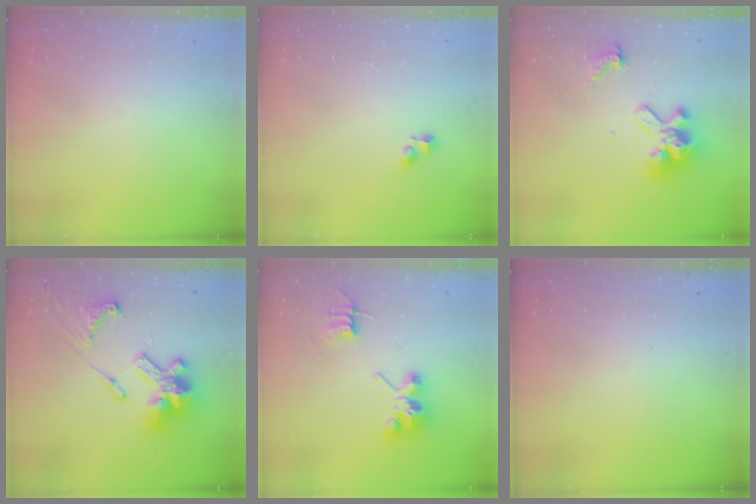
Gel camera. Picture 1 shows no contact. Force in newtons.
{"total": 2.6, "press": 2.6, "slide": 0.2}
{"total": 11.4, "press": 11.4, "slide": 1.4}
{"total": 18.9, "press": 18.8, "slide": 1.2}
{"total": 7.3, "press": 7.3, "slide": 0.6}
{"total": 0.0}